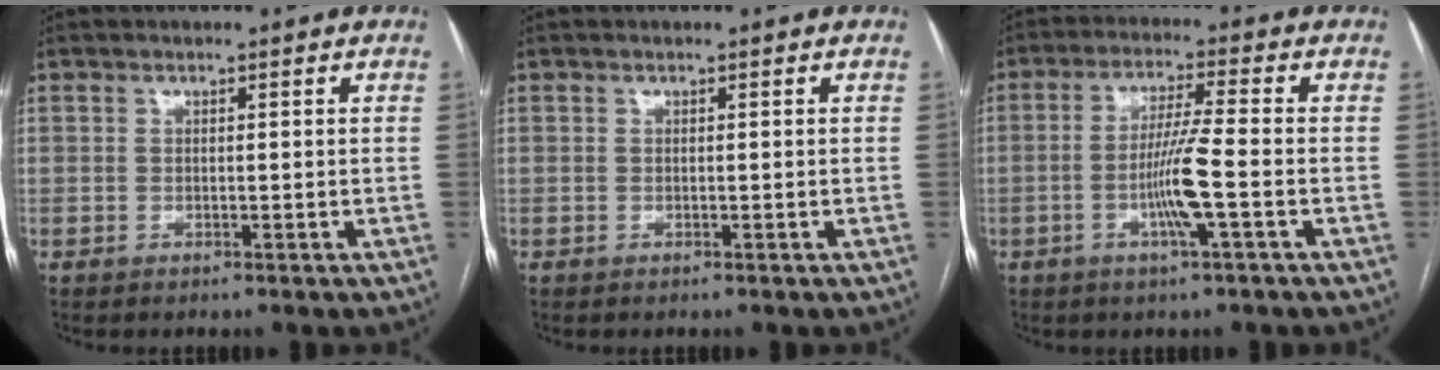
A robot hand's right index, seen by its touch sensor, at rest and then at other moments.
{"total": 0.0}
{"total": 7.5, "force": [-2.1, -0.5, 7.2], "torque": [-0.140, -0.004, -0.042]}